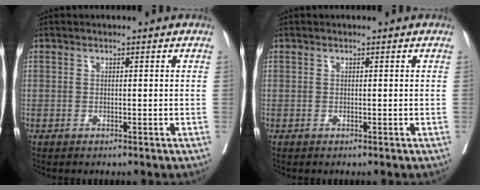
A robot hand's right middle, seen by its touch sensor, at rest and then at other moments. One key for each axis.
{"total": 0.0}